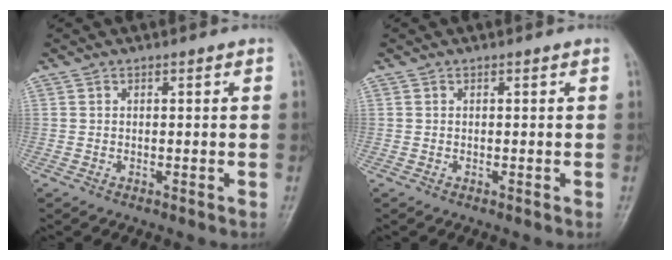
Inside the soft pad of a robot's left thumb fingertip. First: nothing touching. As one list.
[{"total": 0.0}]